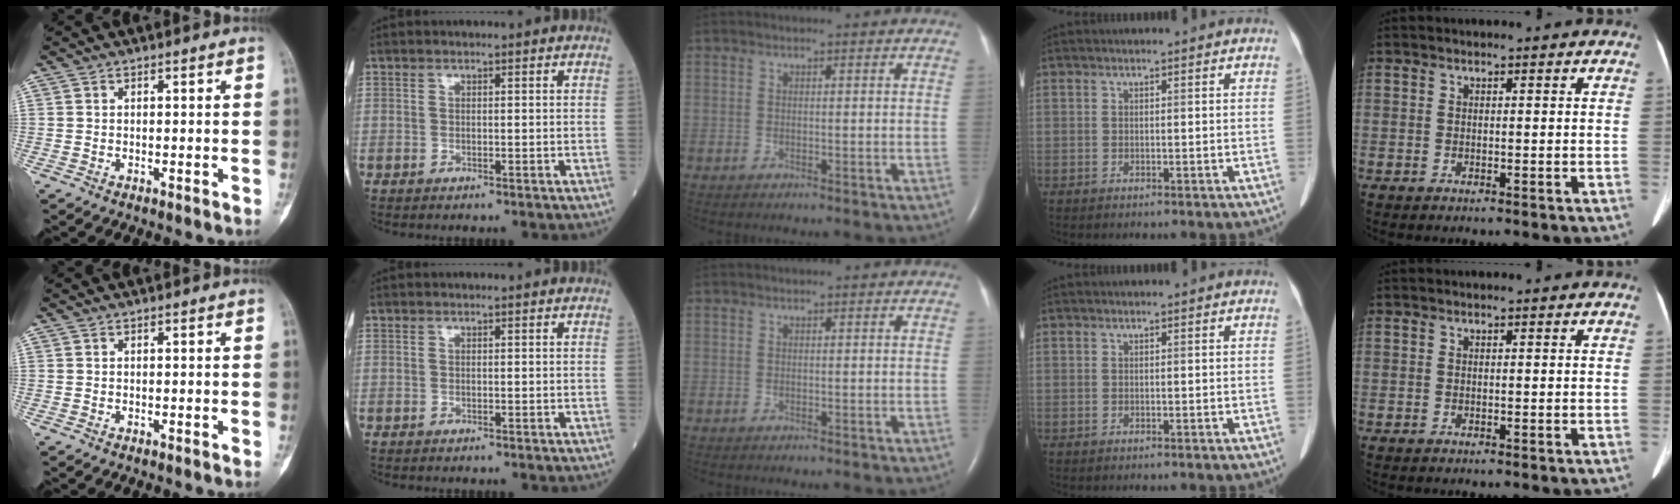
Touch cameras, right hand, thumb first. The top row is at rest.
{}